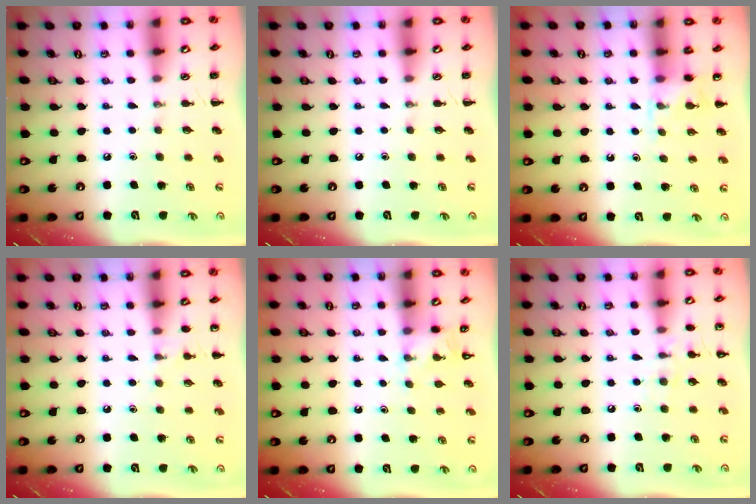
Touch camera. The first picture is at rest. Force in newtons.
{"total": 0.0}
{"total": 6.0, "press": 5.8, "slide": 1.5}
{"total": 5.2, "press": 4.9, "slide": 1.6}
{"total": 4.1, "press": 3.9, "slide": 1.3}
{"total": 7.2, "press": 6.9, "slide": 2.0}